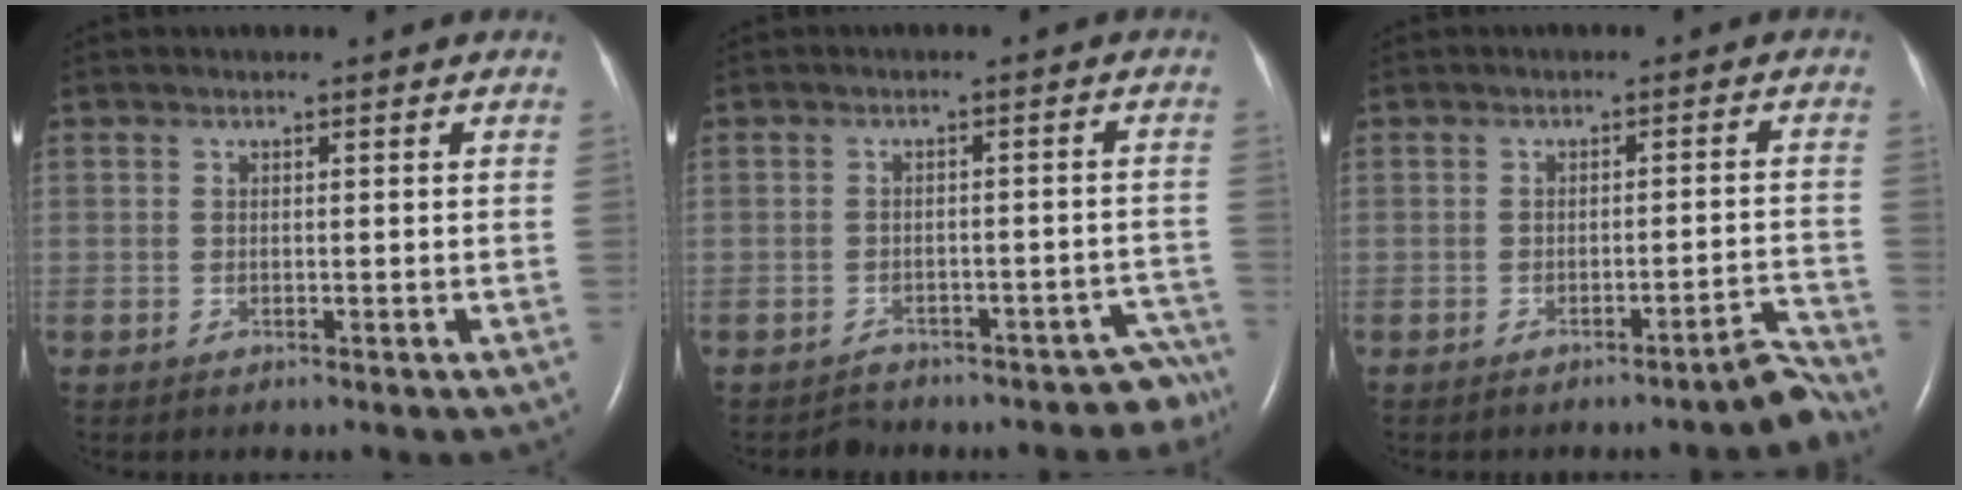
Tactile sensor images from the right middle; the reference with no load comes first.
{"total": 7.2, "force": [-6.6, 2.8, -0.5], "torque": [0.043, 0.042, -0.078]}
{"total": 2.6, "force": [-2.5, -0.1, 1.0], "torque": [-0.005, 0.006, -0.033]}